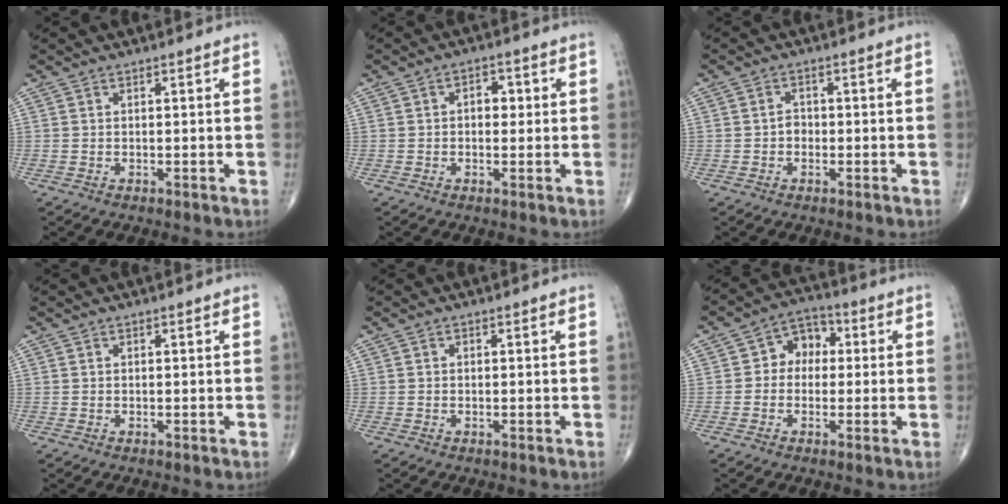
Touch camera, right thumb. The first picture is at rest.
{"total": 3.7, "force": [0.4, 2.5, 2.7], "torque": [-0.021, 0.008, 0.001]}
{"total": 2.0, "force": [-0.5, 1.7, 1.0], "torque": [-0.005, 0.006, -0.012]}
{"total": 0.0}
{"total": 0.0}
{"total": 7.1, "force": [0.5, 5.6, 4.3], "torque": [-0.032, 0.024, -0.004]}